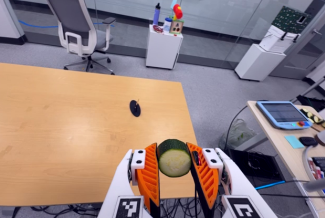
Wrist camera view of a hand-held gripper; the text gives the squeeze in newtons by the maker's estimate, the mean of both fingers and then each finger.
{"total": 13.3, "left": 14.3, "right": 12.3}